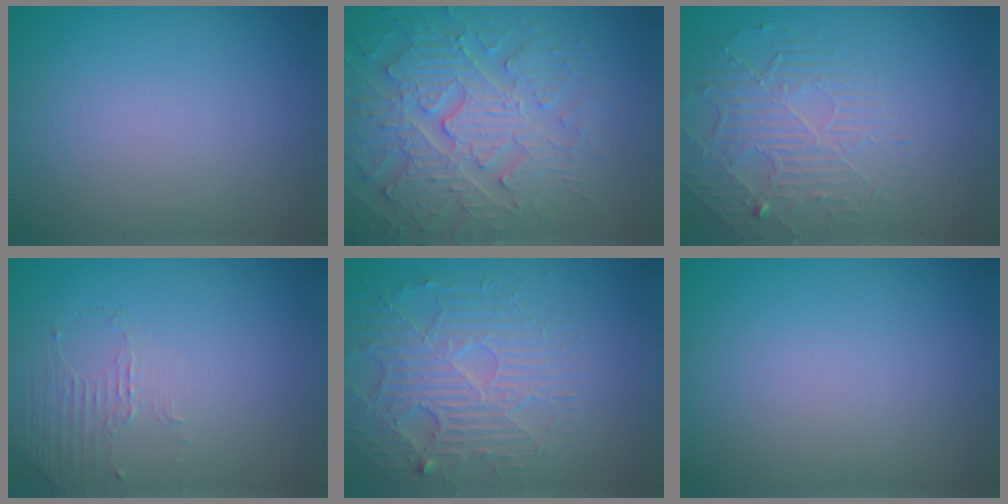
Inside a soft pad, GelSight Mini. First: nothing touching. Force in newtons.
{"total": 6.1, "press": 5.3, "slide": 3.0}
{"total": 2.6, "press": 2.0, "slide": 1.7}
{"total": 1.2, "press": 0.4, "slide": 1.1}
{"total": 4.6, "press": 4.0, "slide": 2.4}
{"total": 0.0}